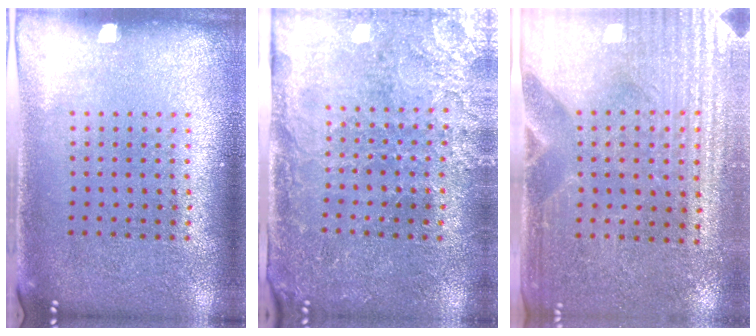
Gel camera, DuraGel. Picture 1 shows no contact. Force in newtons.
{"total": 3.3, "press": 3.2, "slide": 0.8}
{"total": 3.6, "press": 3.2, "slide": 1.5}